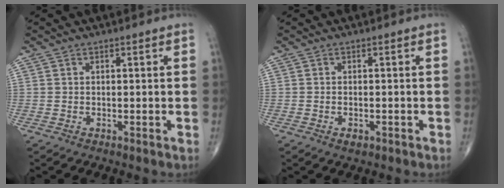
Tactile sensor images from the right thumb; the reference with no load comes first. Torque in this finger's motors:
{"motor_torque": [-0.48, 0.31, -0.17, -0.15, 0.04]}